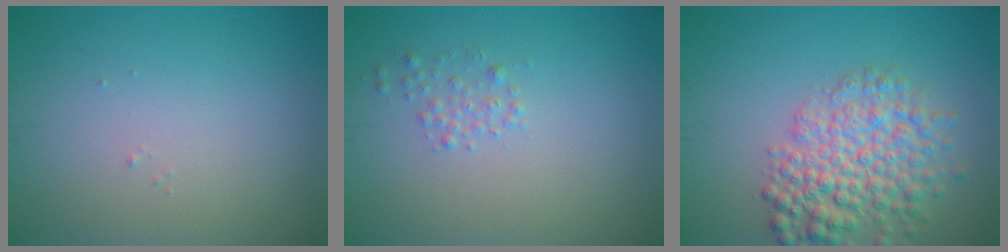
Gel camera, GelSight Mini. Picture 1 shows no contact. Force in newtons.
{"total": 1.1, "press": 1.1, "slide": 0.0}
{"total": 6.1, "press": 6.1, "slide": 0.2}